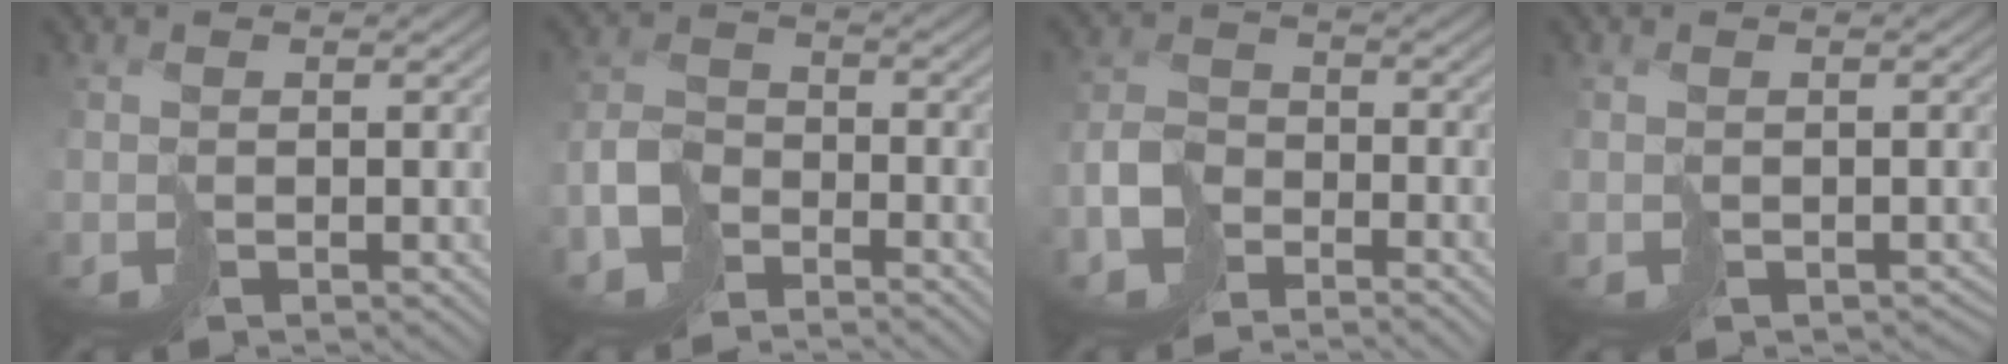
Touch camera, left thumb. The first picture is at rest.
{"total": 5.0, "force": [-4.0, 2.6, 1.5], "torque": [-0.026, -0.001, -0.092]}
{"total": 4.8, "force": [-3.7, 2.5, 1.6], "torque": [-0.027, -0.001, -0.085]}
{"total": 1.5, "force": [-0.7, 1.0, 0.7], "torque": [-0.009, -0.010, -0.008]}